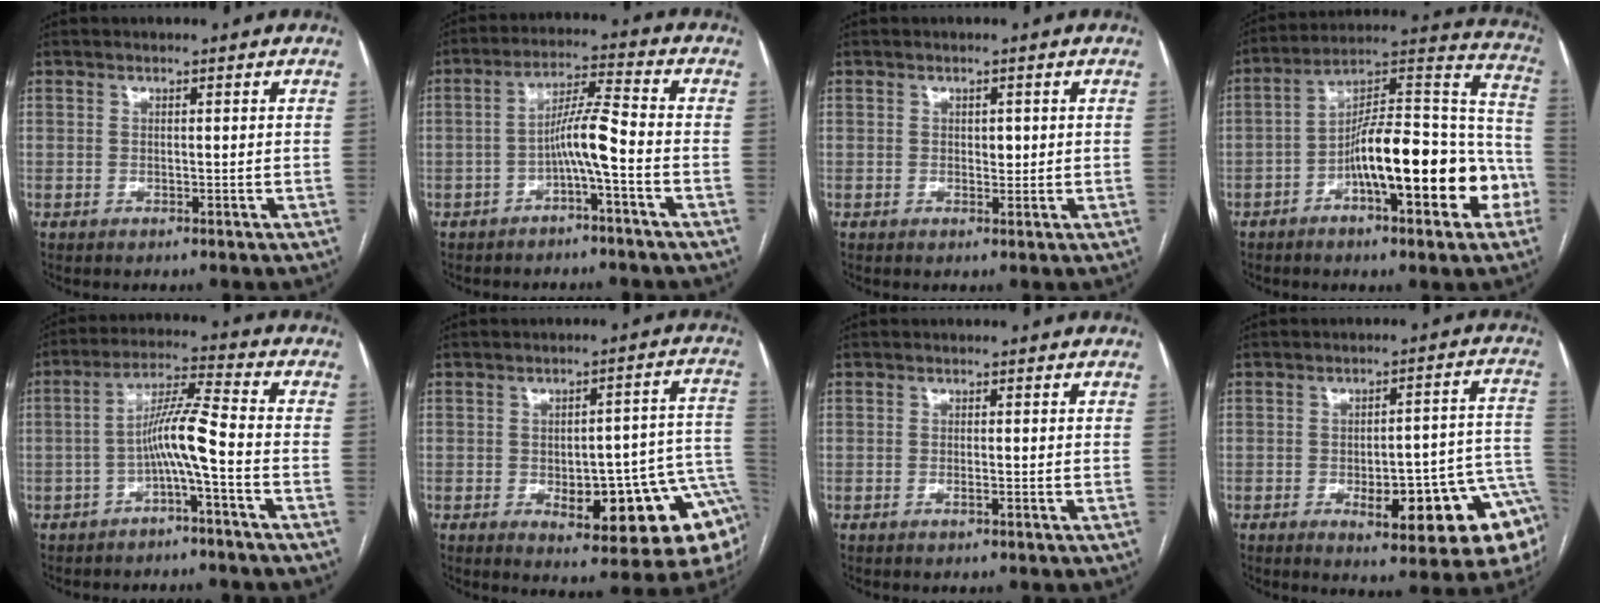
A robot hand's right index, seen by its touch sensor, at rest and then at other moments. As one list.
[{"total": 6.2, "force": [-2.2, -0.8, 5.8], "torque": [-0.106, 0.018, -0.041]}, {"total": 1.3, "force": [0.2, 0.9, 1.0], "torque": [-0.010, 0.000, 0.003]}, {"total": 20.7, "force": [-7.0, 5.2, 18.8], "torque": [-0.238, 0.043, -0.098]}, {"total": 7.2, "force": [-2.4, -0.4, 6.8], "torque": [-0.124, 0.023, -0.045]}, {"total": 17.3, "force": [-5.6, 5.7, 15.3], "torque": [-0.105, 0.034, -0.054]}, {"total": 0.8, "force": [-0.3, 0.0, 0.7], "torque": [-0.015, -0.001, -0.004]}, {"total": 16.1, "force": [-6.1, 4.4, 14.2], "torque": [-0.092, 0.037, -0.062]}]